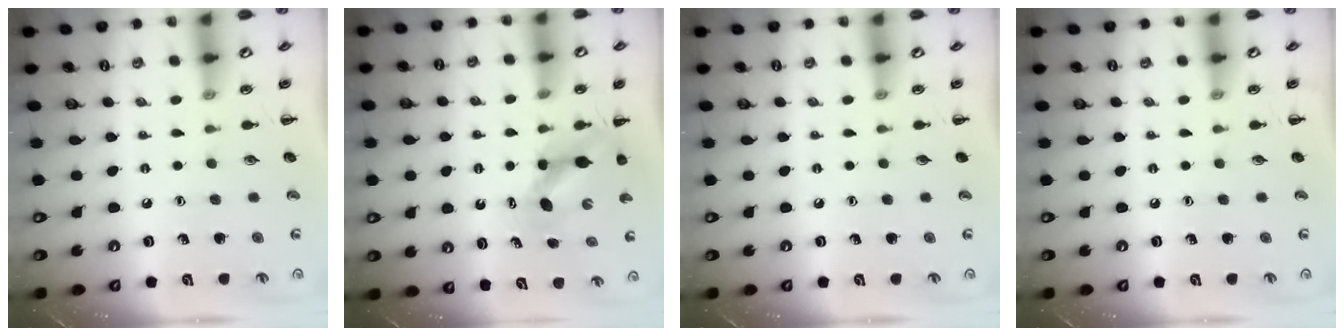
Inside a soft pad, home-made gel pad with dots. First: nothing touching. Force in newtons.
{"total": 6.2, "press": 6.2, "slide": 0.5}
{"total": 0.0}
{"total": 0.0}